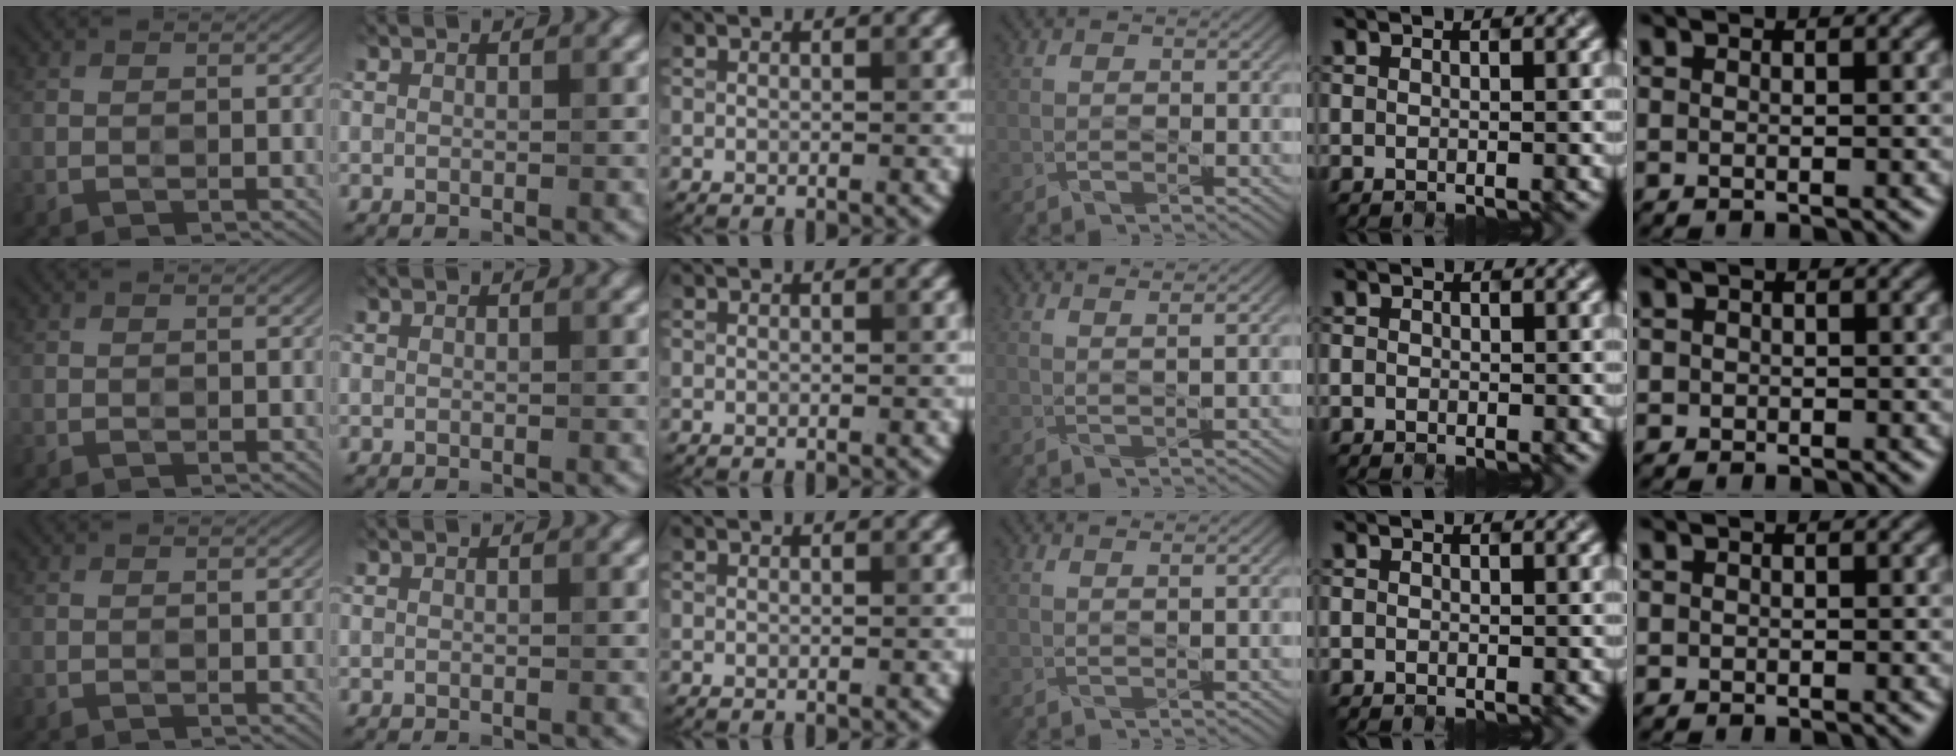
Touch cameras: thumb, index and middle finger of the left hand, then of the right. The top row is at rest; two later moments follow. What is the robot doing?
{"motion": "close", "object": "sandwich press"}